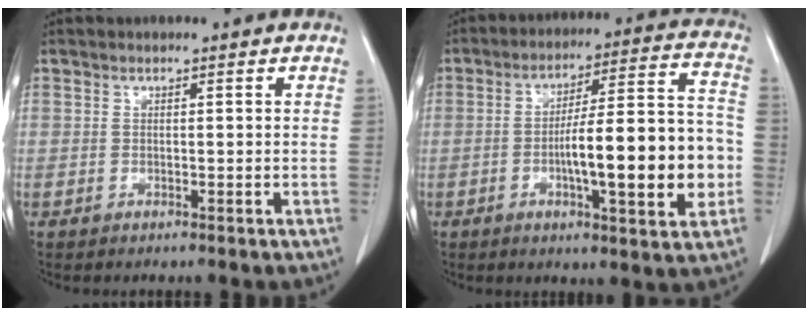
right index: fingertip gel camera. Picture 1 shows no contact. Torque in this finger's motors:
{"motor_torque": [1.33, -0.81, 0.43, 0.17]}